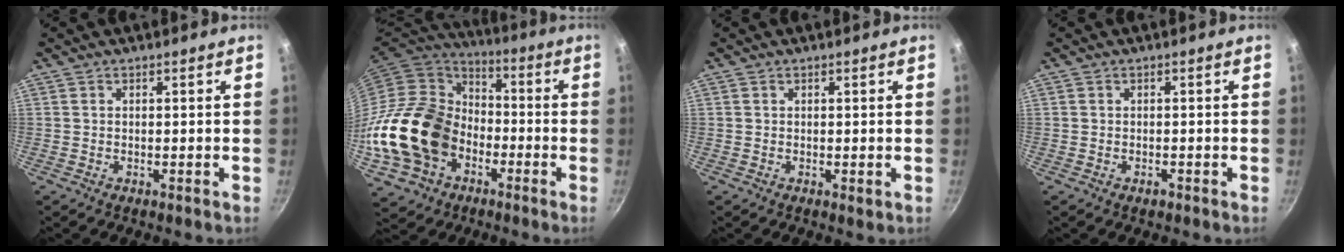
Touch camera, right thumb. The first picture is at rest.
{"total": 21.2, "force": [-6.1, 16.4, 12.0], "torque": [-0.207, 0.048, -0.109]}
{"total": 0.7, "force": [0.3, 0.5, 0.4], "torque": [-0.005, -0.001, 0.003]}
{"total": 1.0, "force": [-0.6, 0.6, 0.5], "torque": [-0.005, 0.007, -0.008]}